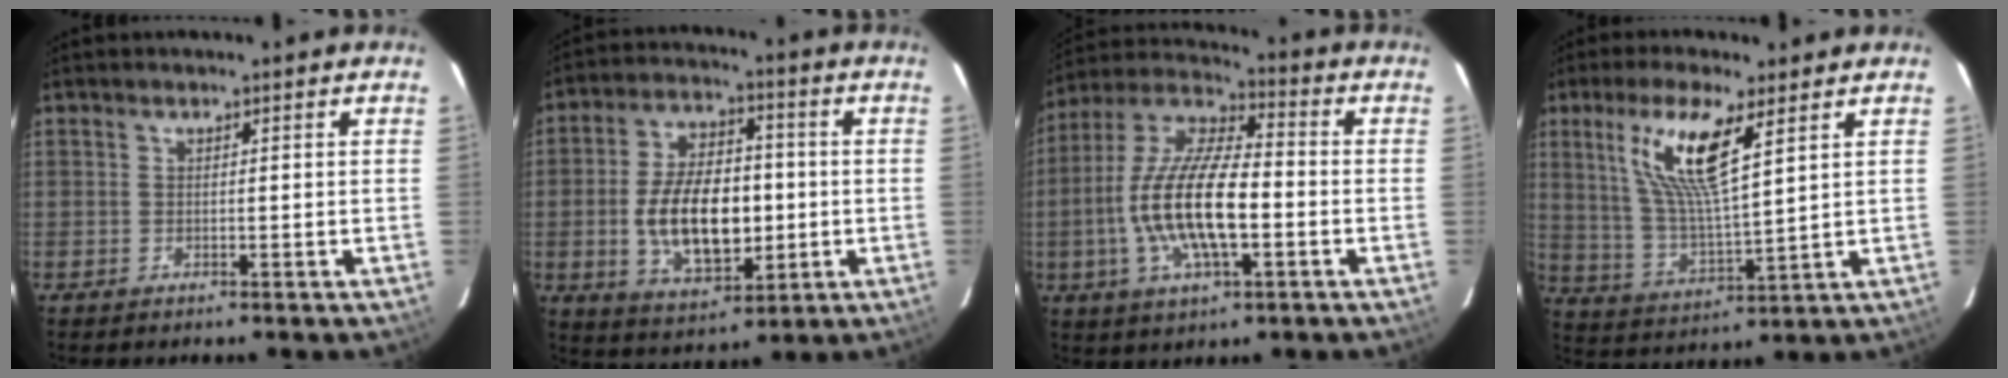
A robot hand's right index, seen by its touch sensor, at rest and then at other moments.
{"total": 14.8, "force": [-1.7, 8.2, 12.3], "torque": [-0.237, 0.005, -0.016]}
{"total": 16.8, "force": [-3.4, 5.8, 15.4], "torque": [-0.307, -0.002, -0.067]}
{"total": 13.2, "force": [6.3, 2.9, 11.2], "torque": [-0.222, 0.003, 0.131]}